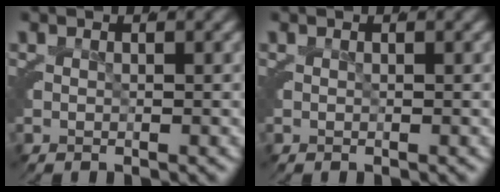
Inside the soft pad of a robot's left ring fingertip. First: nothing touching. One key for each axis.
{"total": 0.0}